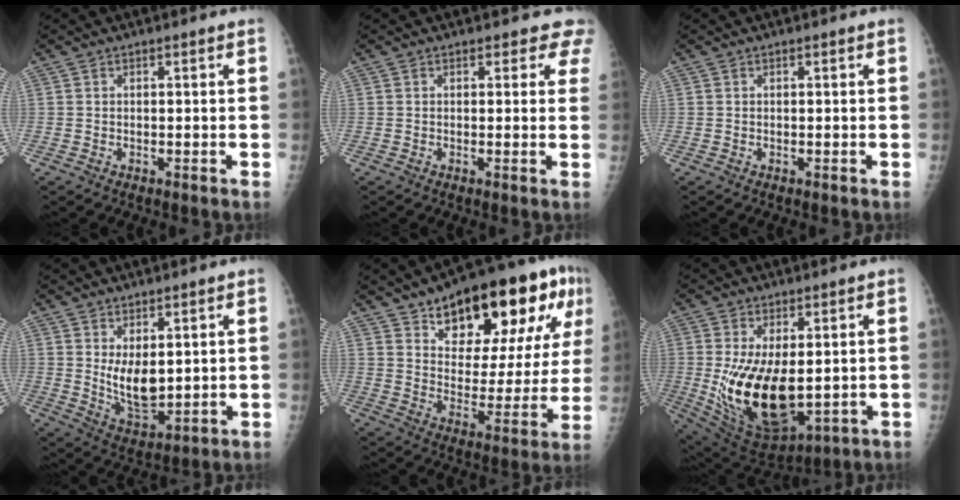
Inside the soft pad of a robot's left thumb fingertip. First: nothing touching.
{"total": 3.7, "force": [3.1, 1.9, 0.4], "torque": [0.033, -0.014, 0.012]}
{"total": 0.0}
{"total": 8.3, "force": [1.9, 4.4, 6.8], "torque": [-0.097, -0.030, 0.050]}
{"total": 24.2, "force": [12.8, 9.9, 18.0], "torque": [-0.216, -0.031, 0.195]}
{"total": 17.1, "force": [-0.4, 9.0, 14.5], "torque": [-0.250, -0.030, 0.021]}